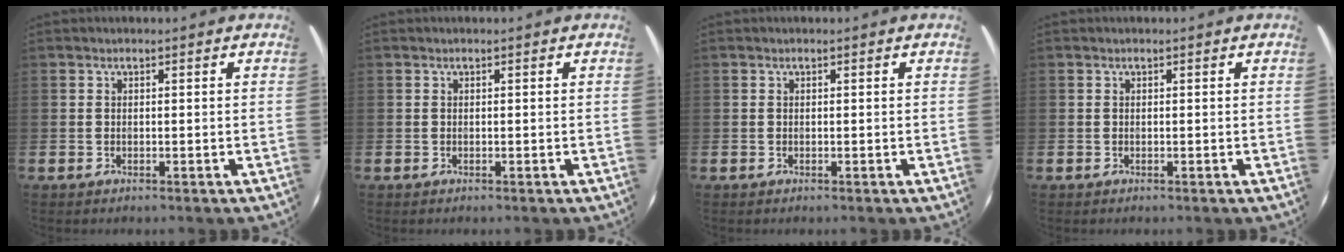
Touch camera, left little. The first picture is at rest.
{"total": 0.0}
{"total": 0.0}
{"total": 0.0}